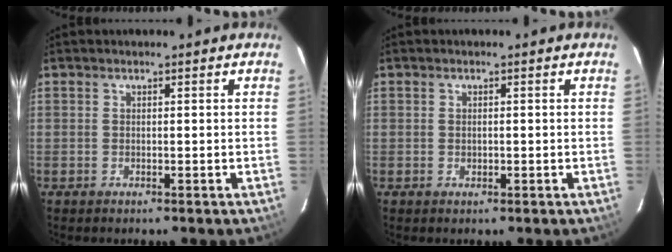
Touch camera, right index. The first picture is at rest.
{"total": 0.5, "force": [0.0, 0.5, 0.3], "torque": [-0.003, 0.002, 0.001]}